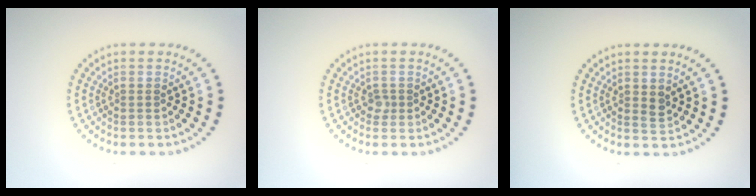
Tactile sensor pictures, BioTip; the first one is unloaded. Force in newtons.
{"total": 0.8, "press": 0.6, "slide": 0.6}
{"total": 1.0, "press": 1.0, "slide": 0.3}